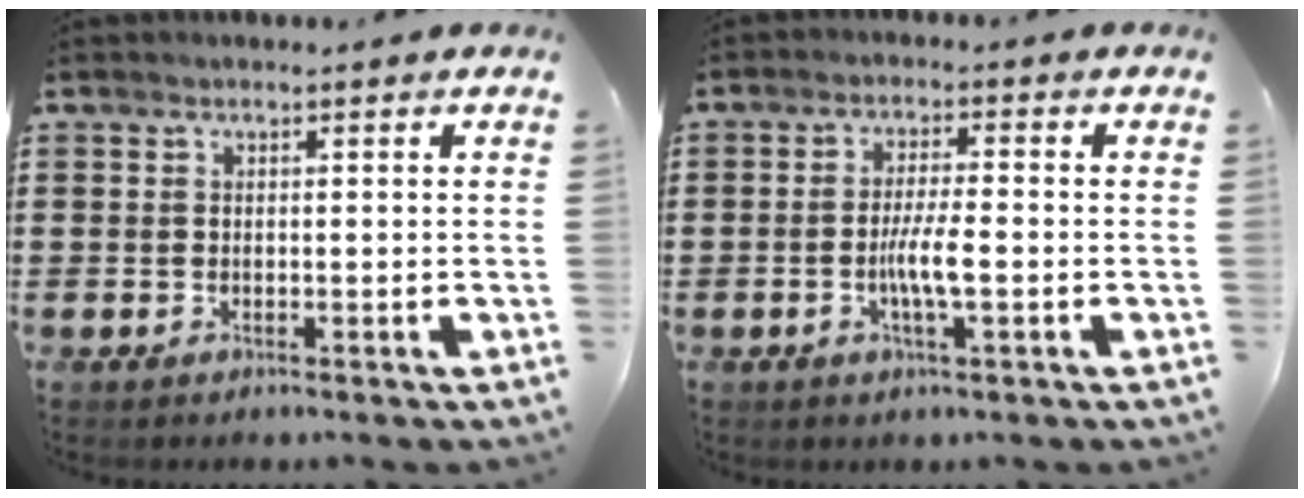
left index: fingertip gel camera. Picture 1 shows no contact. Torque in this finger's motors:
{"motor_torque": [1.11, 0.34, 0.35, 0.13]}